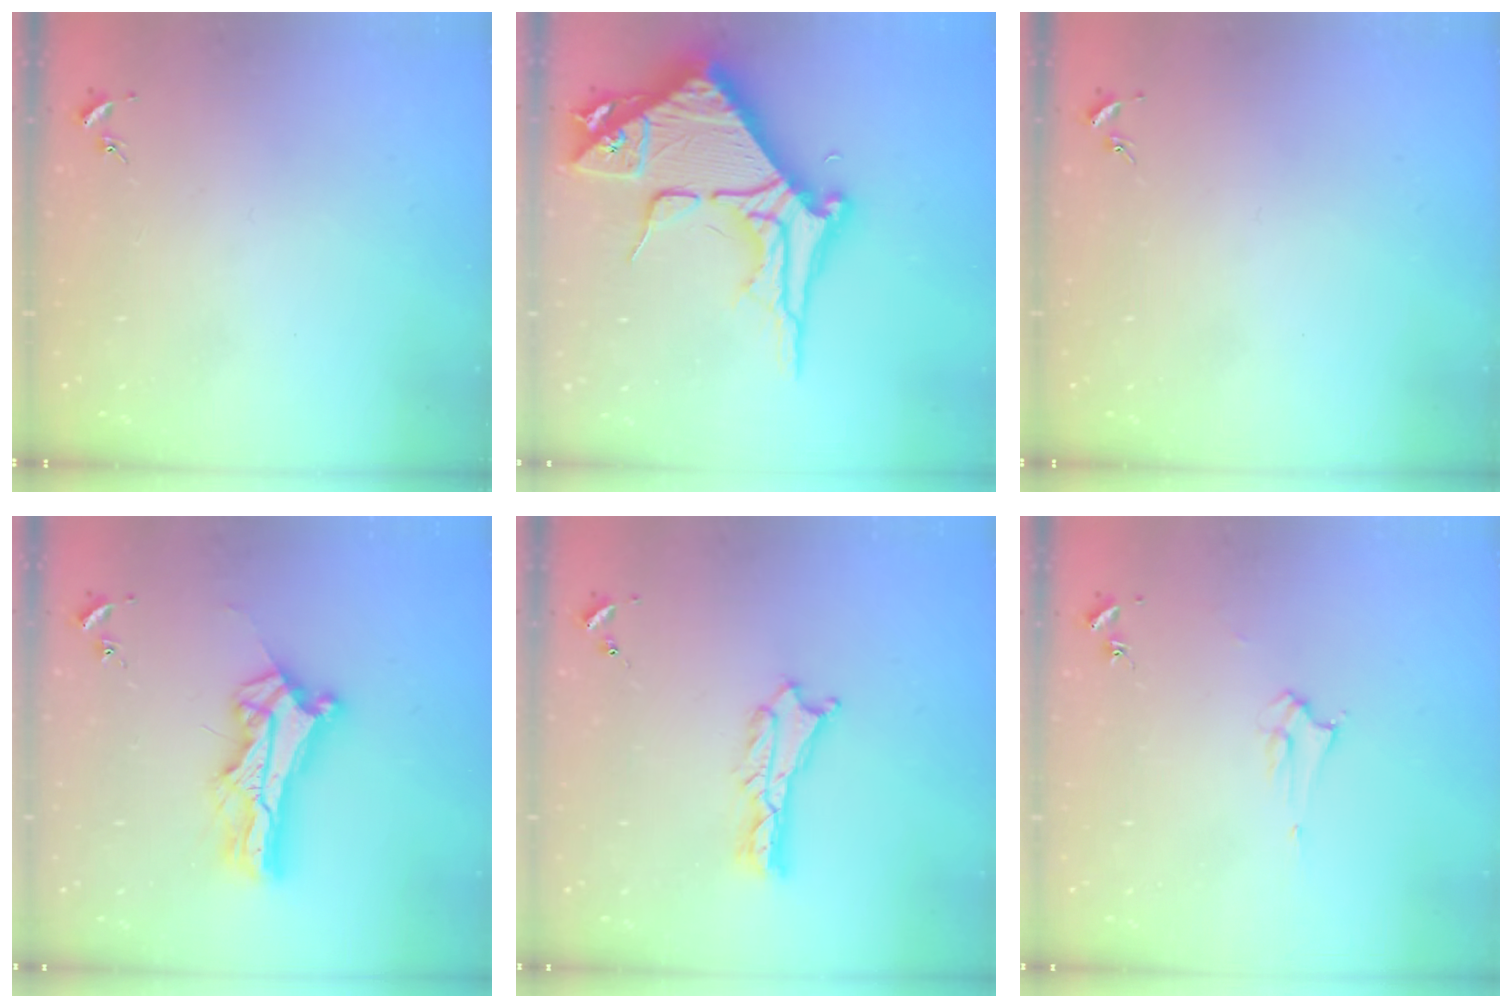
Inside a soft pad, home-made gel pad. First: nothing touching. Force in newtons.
{"total": 12.6, "press": 12.5, "slide": 1.6}
{"total": 0.0}
{"total": 9.8, "press": 9.8, "slide": 0.8}
{"total": 1.8, "press": 1.7, "slide": 0.2}
{"total": 2.1, "press": 2.1, "slide": 0.2}